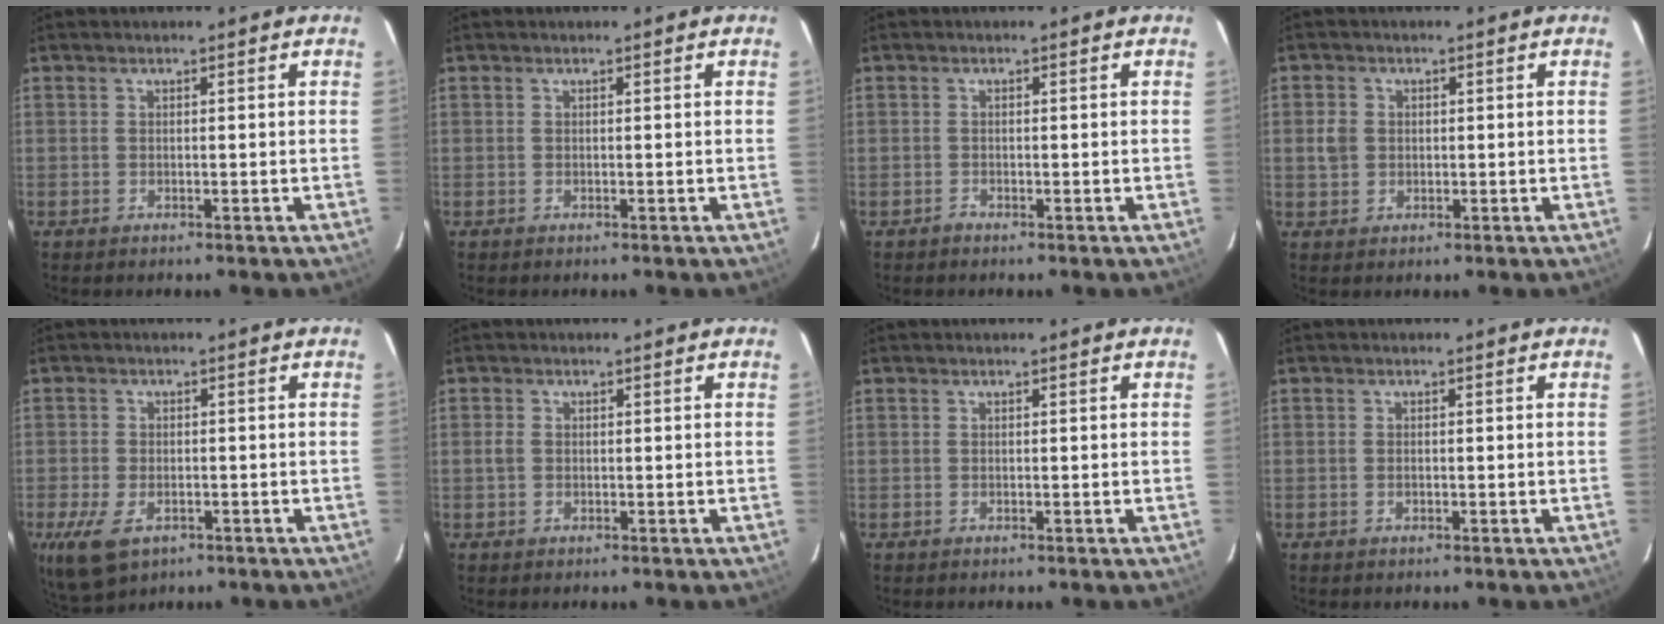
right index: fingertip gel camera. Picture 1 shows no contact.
{"total": 0.0}
{"total": 0.8, "force": [-0.6, 0.5, -0.2], "torque": [0.003, 0.004, -0.013]}
{"total": 3.2, "force": [0.1, 2.9, 1.2], "torque": [-0.024, 0.008, 0.001]}
{"total": 8.1, "force": [-3.9, 4.7, 5.3], "torque": [-0.124, -0.025, -0.066]}
{"total": 1.3, "force": [-0.2, 1.1, 0.6], "torque": [-0.014, 0.003, -0.006]}
{"total": 0.0}
{"total": 0.8, "force": [-0.2, 0.5, 0.6], "torque": [-0.012, 0.002, -0.004]}